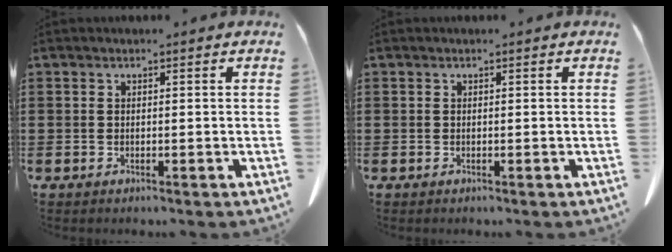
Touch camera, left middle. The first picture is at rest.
{"total": 0.0}